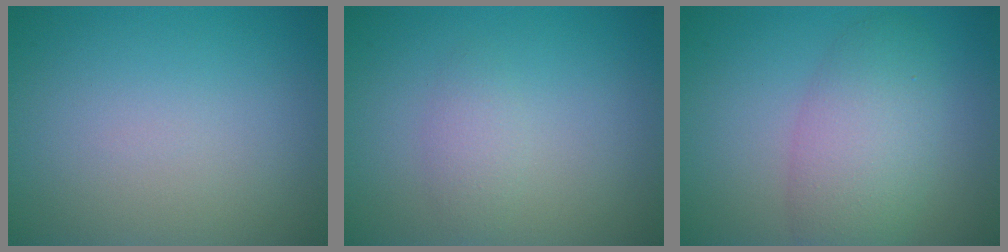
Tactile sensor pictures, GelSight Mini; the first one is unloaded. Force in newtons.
{"total": 1.6, "press": 1.6, "slide": 0.0}
{"total": 5.1, "press": 5.1, "slide": 0.3}